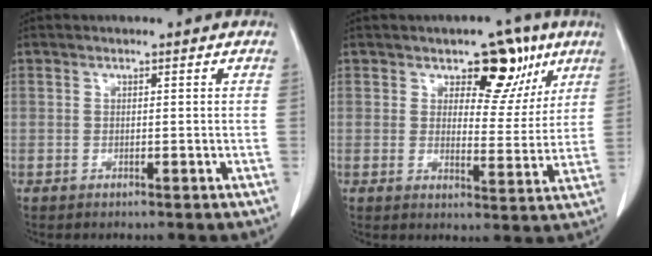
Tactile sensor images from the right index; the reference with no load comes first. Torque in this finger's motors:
{"motor_torque": [0.64, 0.59, 0.06, 0.02]}